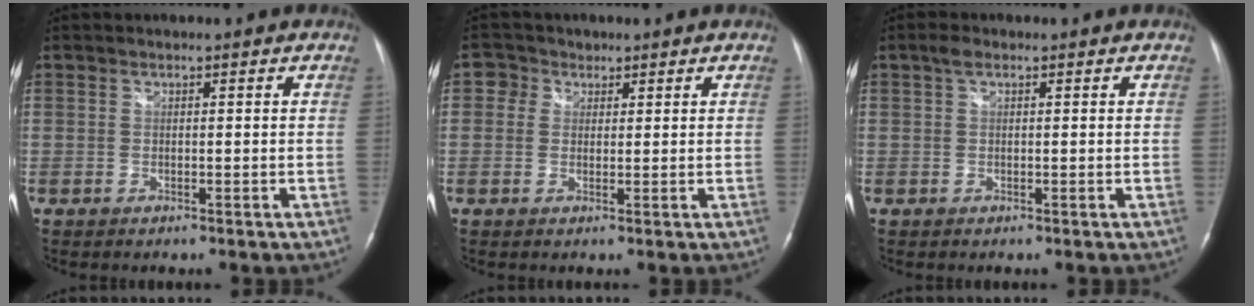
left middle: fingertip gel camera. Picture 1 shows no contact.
{"total": 2.9, "force": [1.3, 2.6, 0.4], "torque": [-0.009, 0.010, 0.018]}
{"total": 1.3, "force": [0.7, 0.6, 0.9], "torque": [-0.022, 0.012, 0.014]}